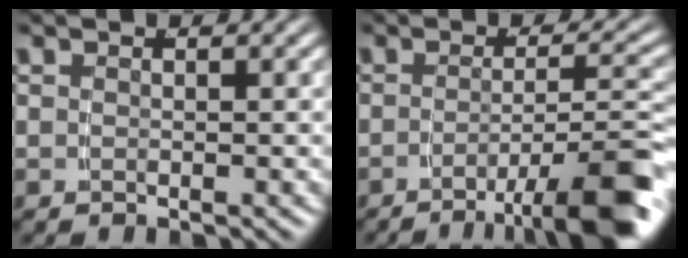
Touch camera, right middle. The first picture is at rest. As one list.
[{"total": 8.4, "force": [-5.1, 1.1, 6.6], "torque": [-0.082, -0.009, -0.072]}]